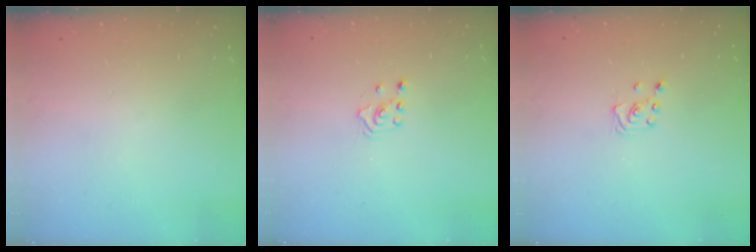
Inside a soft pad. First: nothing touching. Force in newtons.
{"total": 2.4, "press": 2.2, "slide": 0.8}
{"total": 3.0, "press": 2.9, "slide": 0.3}